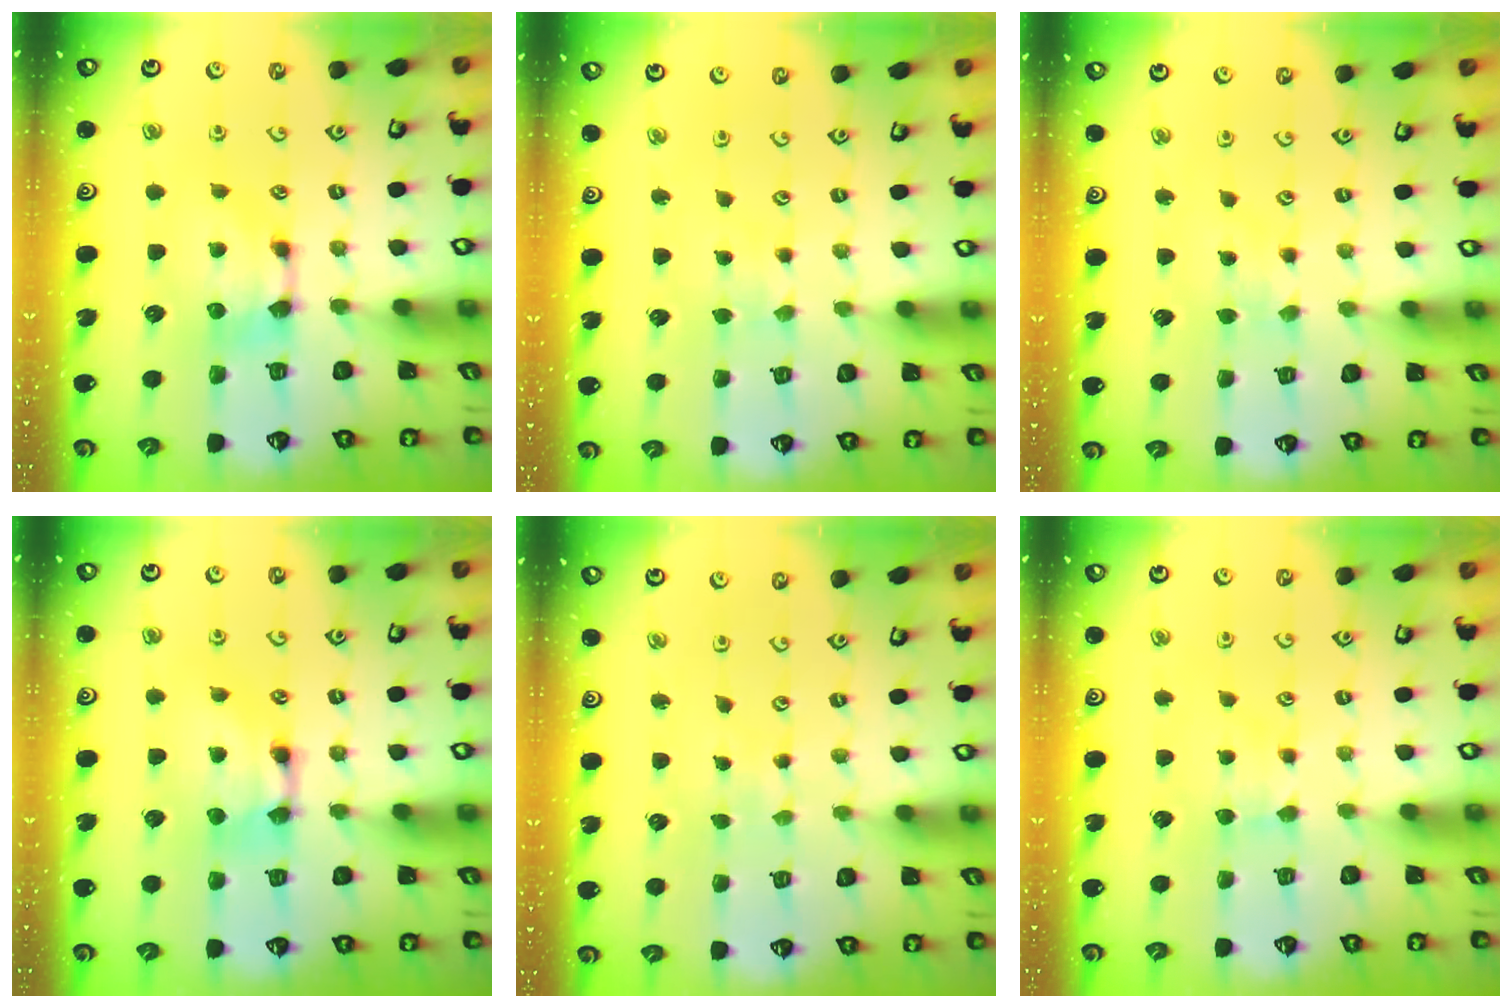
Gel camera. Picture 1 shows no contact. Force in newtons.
{"total": 2.9, "press": 2.9, "slide": 0.0}
{"total": 2.8, "press": 2.8, "slide": 0.2}
{"total": 2.2, "press": 2.2, "slide": 0.1}
{"total": 5.7, "press": 5.7, "slide": 0.2}
{"total": 2.0, "press": 1.9, "slide": 0.5}